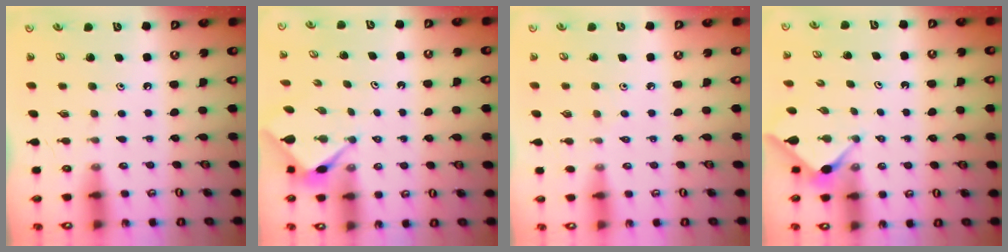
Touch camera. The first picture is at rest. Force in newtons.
{"total": 3.0, "press": 3.0, "slide": 0.3}
{"total": 2.5, "press": 2.5, "slide": 0.4}
{"total": 2.9, "press": 2.9, "slide": 0.4}